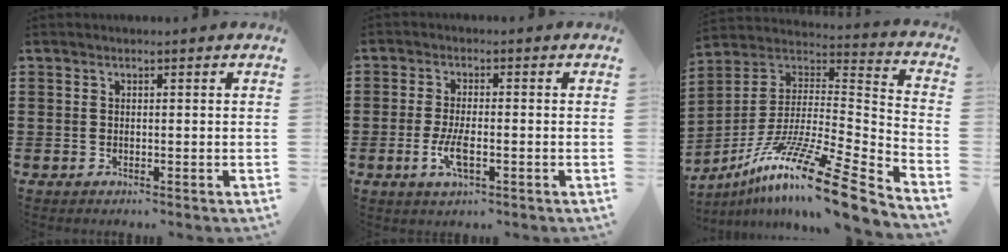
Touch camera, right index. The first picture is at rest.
{"total": 4.5, "force": [-1.5, 1.3, 4.0], "torque": [-0.085, -0.004, -0.031]}
{"total": 15.6, "force": [-11.4, 0.8, 10.7], "torque": [-0.198, 0.017, -0.213]}